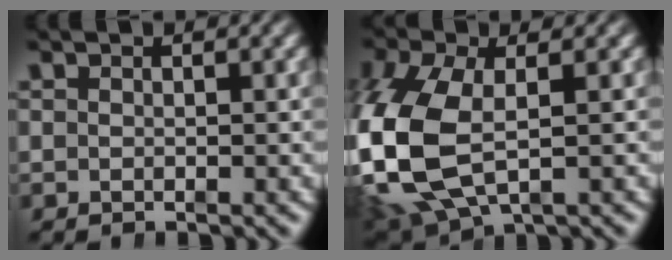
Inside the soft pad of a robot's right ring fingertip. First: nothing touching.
{"total": 10.0, "force": [-1.0, 7.2, 6.8], "torque": [-0.206, -0.047, 0.005]}